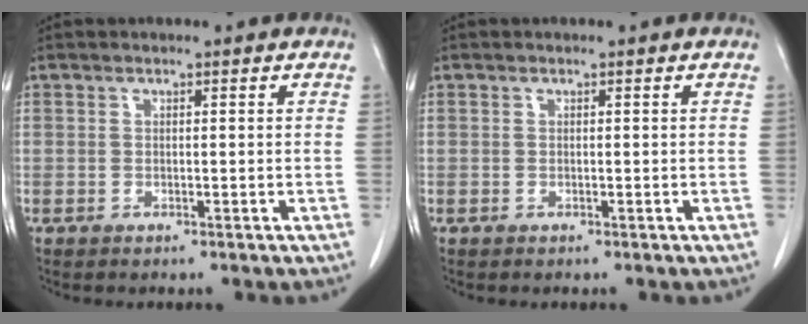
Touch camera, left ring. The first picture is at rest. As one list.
[{"total": 0.0}]